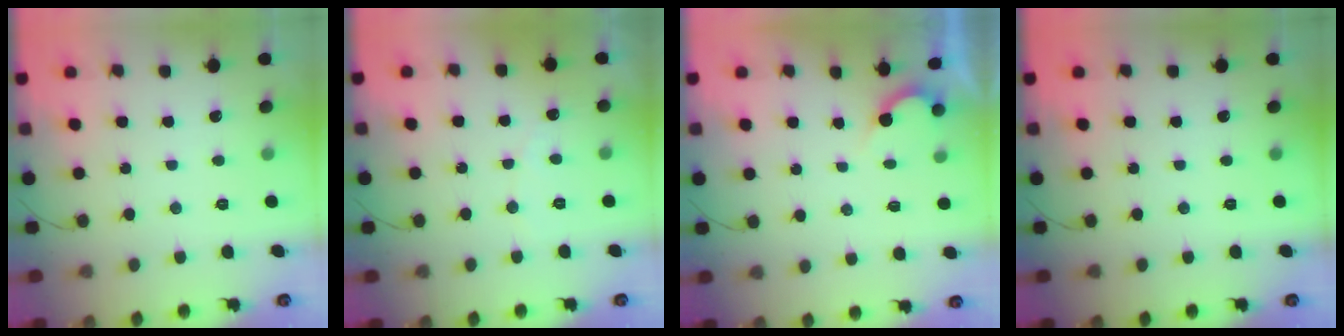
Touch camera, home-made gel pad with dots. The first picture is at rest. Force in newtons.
{"total": 2.4, "press": 2.4, "slide": 0.1}
{"total": 2.3, "press": 2.3, "slide": 0.1}
{"total": 0.0}